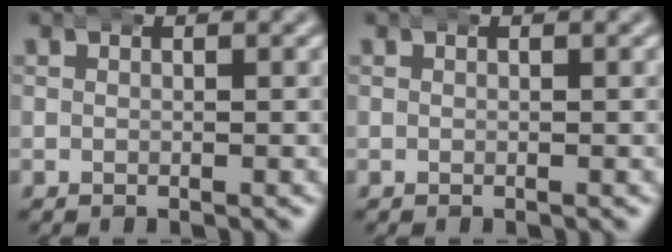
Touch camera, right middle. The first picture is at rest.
{"total": 0.0}